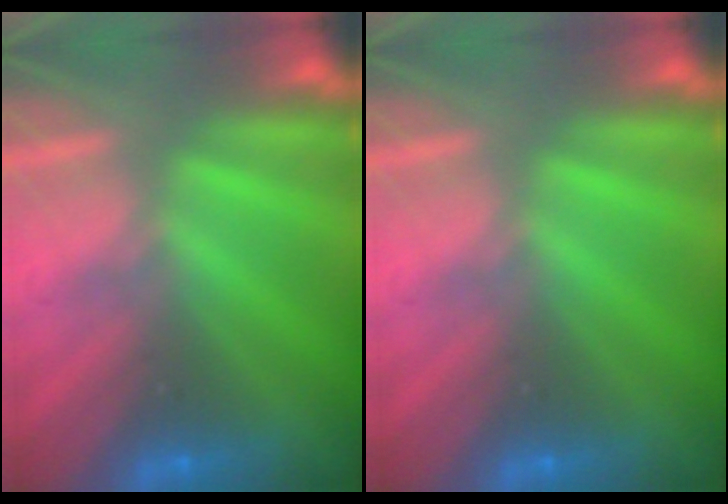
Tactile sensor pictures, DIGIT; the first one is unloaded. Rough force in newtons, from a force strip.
{"total": 0.0}